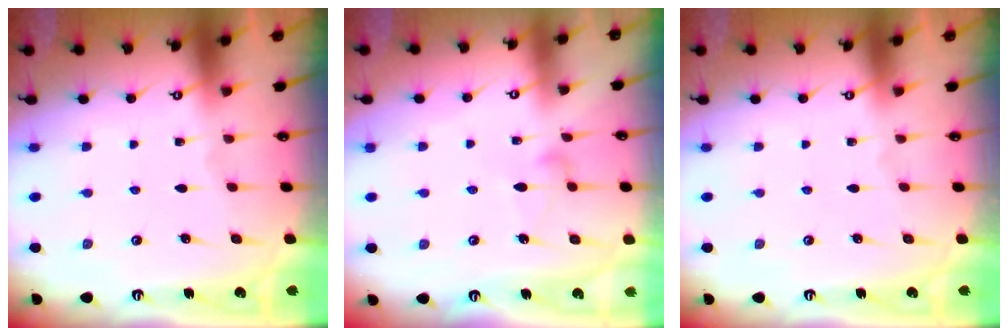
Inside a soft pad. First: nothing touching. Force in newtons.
{"total": 6.0, "press": 6.0, "slide": 0.4}
{"total": 0.0}